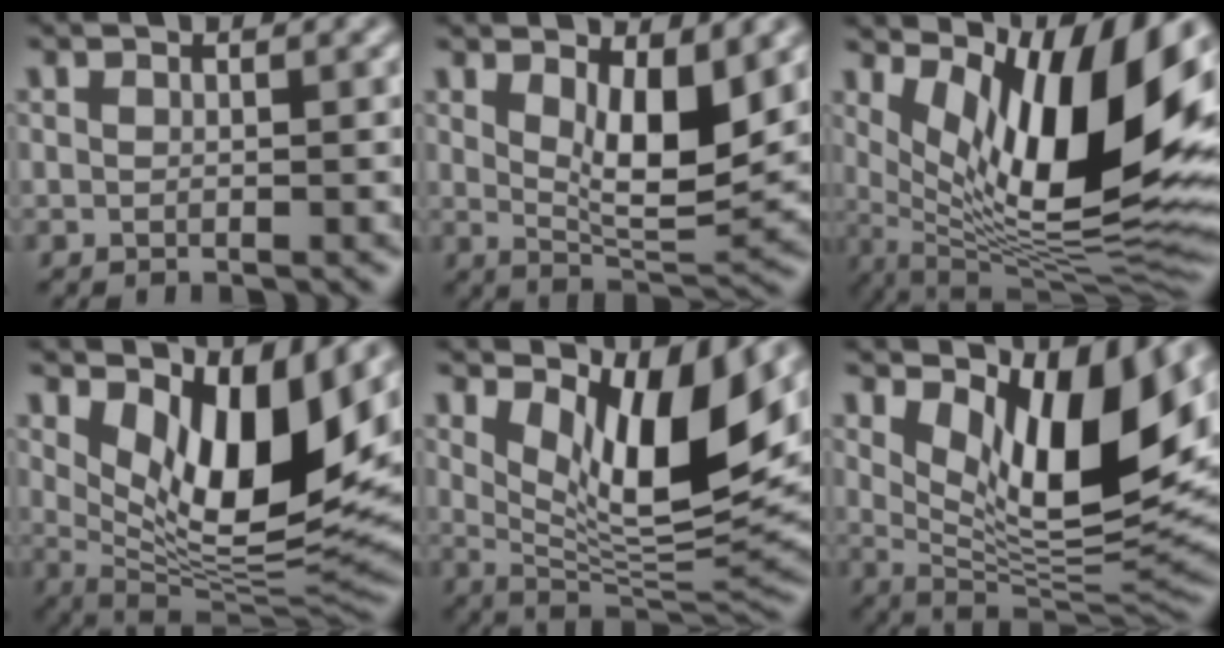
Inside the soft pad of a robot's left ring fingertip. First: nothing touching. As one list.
[{"total": 6.0, "force": [2.1, 2.1, 5.3], "torque": [-0.087, -0.018, 0.040]}, {"total": 13.7, "force": [4.7, 4.4, 12.1], "torque": [-0.195, -0.006, 0.087]}, {"total": 10.8, "force": [3.8, 4.0, 9.2], "torque": [-0.146, -0.025, 0.076]}, {"total": 9.7, "force": [3.9, 3.2, 8.3], "torque": [-0.135, -0.022, 0.075]}, {"total": 10.6, "force": [3.8, 3.9, 9.1], "torque": [-0.144, -0.023, 0.073]}]